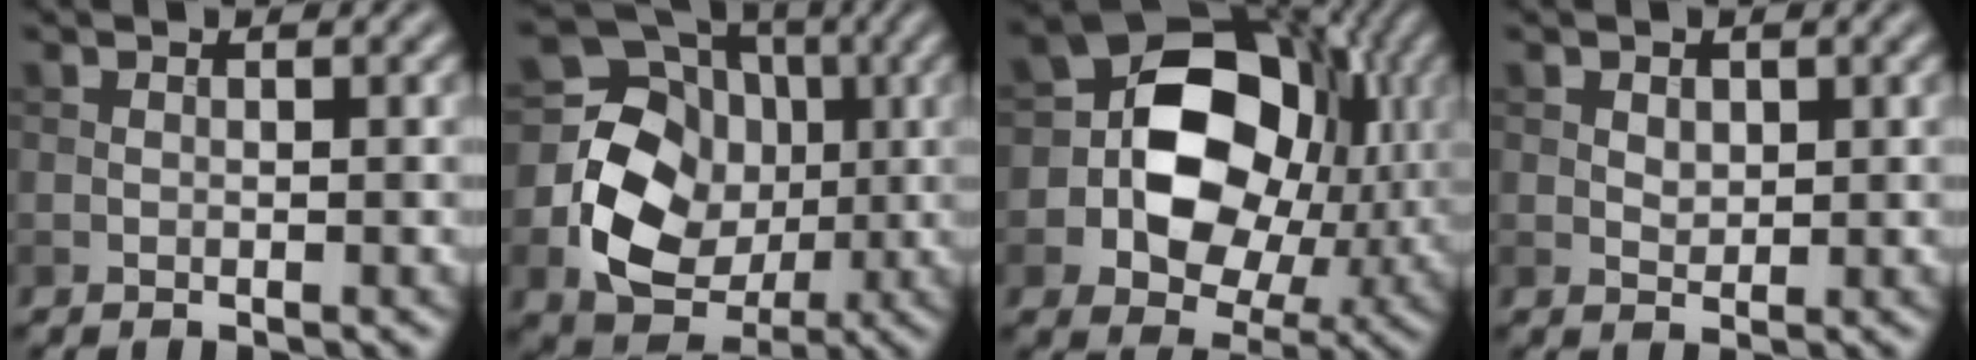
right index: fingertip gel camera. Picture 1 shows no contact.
{"total": 12.8, "force": [-1.7, 10.7, 6.8], "torque": [-0.099, -0.016, -0.048]}
{"total": 13.0, "force": [0.6, 10.0, 8.3], "torque": [-0.129, 0.000, -0.004]}
{"total": 1.3, "force": [0.5, 1.0, 0.7], "torque": [-0.012, -0.002, 0.010]}